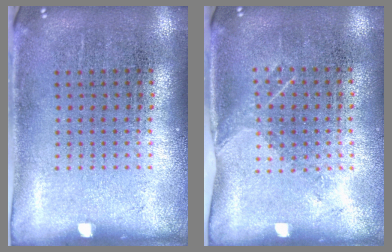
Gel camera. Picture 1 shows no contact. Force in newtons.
{"total": 1.1, "press": 0.9, "slide": 0.7}